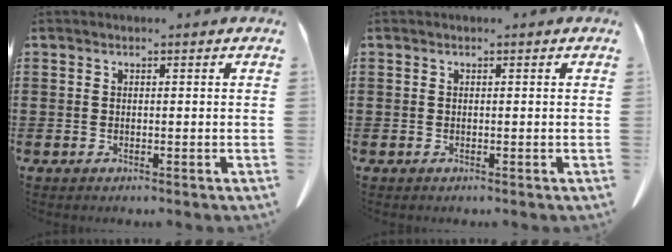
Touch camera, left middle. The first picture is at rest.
{"total": 0.0}